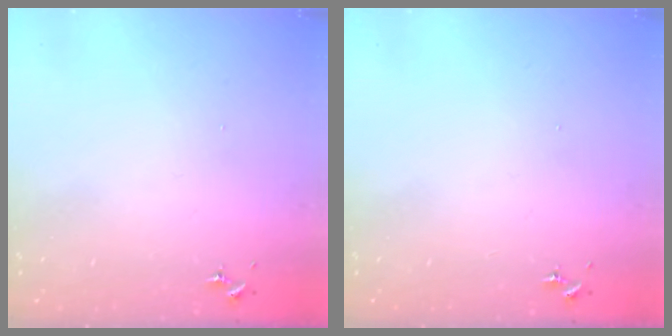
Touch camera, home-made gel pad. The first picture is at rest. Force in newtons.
{"total": 0.0}